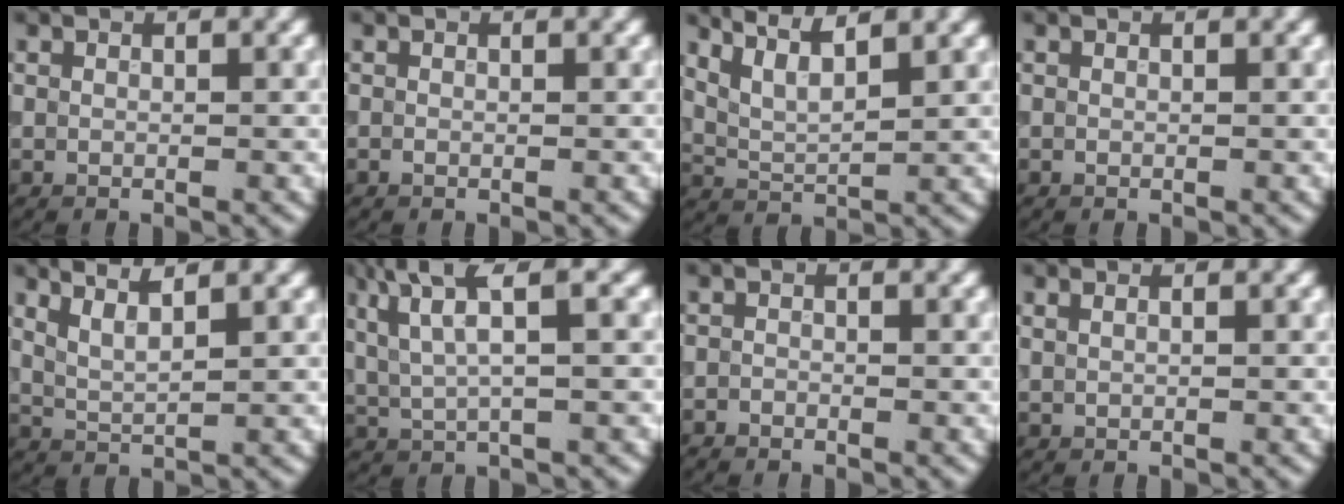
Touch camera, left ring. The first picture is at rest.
{"total": 0.0}
{"total": 4.1, "force": [3.4, 0.8, 2.1], "torque": [-0.043, 0.027, 0.057]}
{"total": 0.0}
{"total": 2.9, "force": [2.4, 0.4, 1.5], "torque": [-0.027, 0.019, 0.044]}
{"total": 5.3, "force": [2.8, 0.8, 4.5], "torque": [-0.082, 0.020, 0.058]}
{"total": 1.1, "force": [-1.0, -0.2, -0.1], "torque": [-0.008, 0.004, -0.019]}
{"total": 0.9, "force": [0.5, 0.4, 0.6], "torque": [-0.004, 0.005, 0.003]}